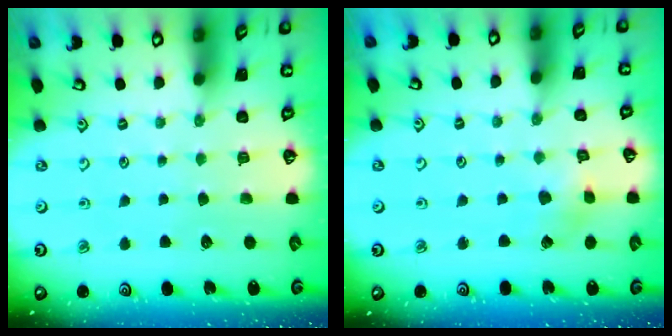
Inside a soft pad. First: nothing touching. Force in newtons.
{"total": 2.7, "press": 2.7, "slide": 0.3}